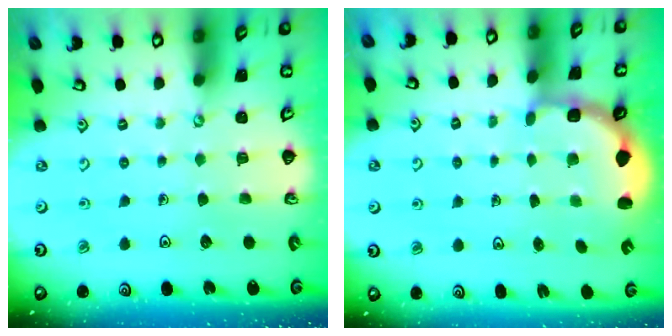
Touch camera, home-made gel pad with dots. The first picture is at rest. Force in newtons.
{"total": 2.7, "press": 2.4, "slide": 1.4}